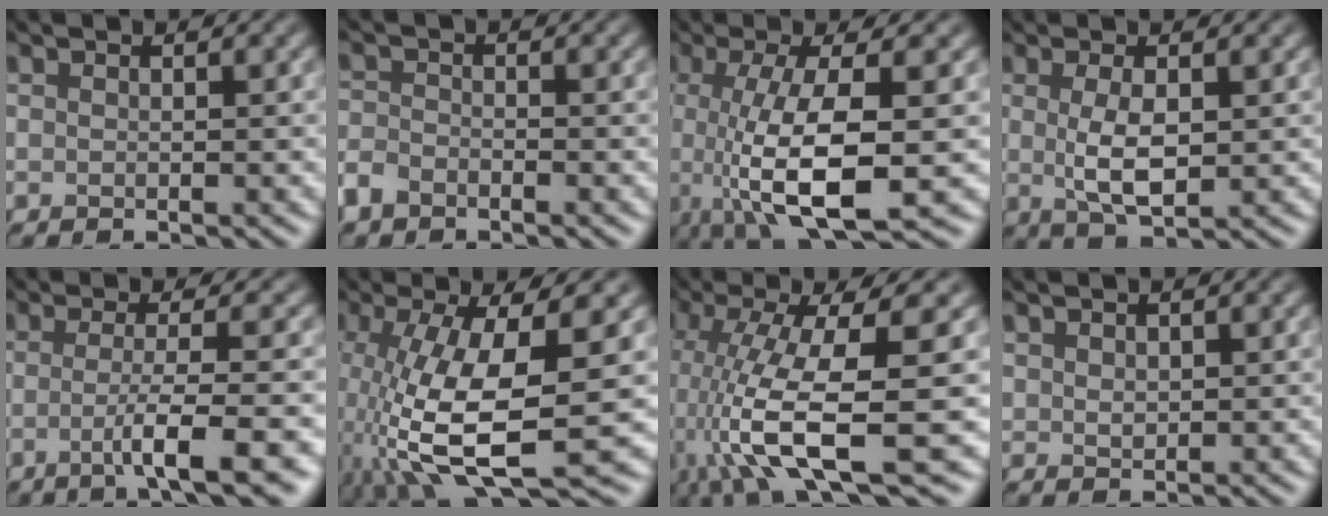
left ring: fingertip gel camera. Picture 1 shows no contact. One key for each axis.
{"total": 2.5, "fx": -2.3, "fy": 0.9, "fz": 0.4, "tx": -0.019, "ty": -0.007, "tz": -0.043}
{"total": 8.8, "fx": -2.4, "fy": 2.3, "fz": 8.2, "tx": -0.146, "ty": -0.010, "tz": -0.032}
{"total": 3.6, "fx": -0.3, "fy": 1.1, "fz": 3.4, "tx": -0.071, "ty": -0.006, "tz": 0.005}
{"total": 5.7, "fx": -2.0, "fy": 0.9, "fz": 5.3, "tx": -0.081, "ty": -0.008, "tz": -0.031}
{"total": 10.9, "fx": -3.9, "fy": 3.0, "fz": 9.7, "tx": -0.198, "ty": -0.014, "tz": -0.058}
{"total": 11.8, "fx": -3.9, "fy": 3.3, "fz": 10.7, "tx": -0.209, "ty": -0.015, "tz": -0.056}
{"total": 0.9, "fx": 0.6, "fy": 0.4, "fz": 0.5, "tx": -0.014, "ty": -0.001, "tz": 0.023}